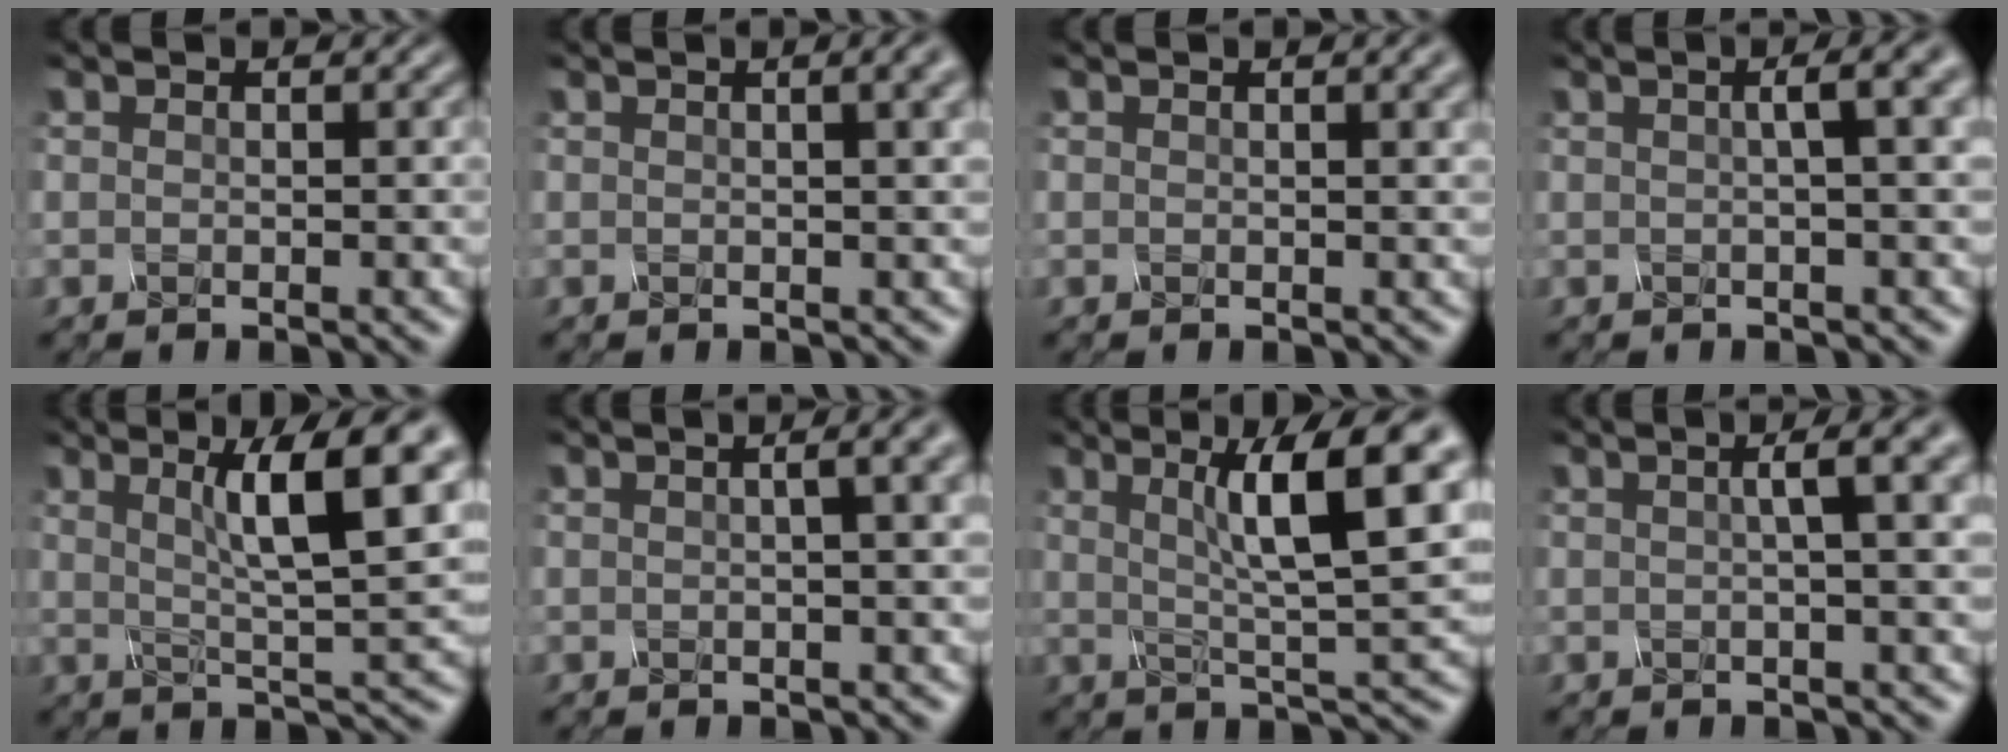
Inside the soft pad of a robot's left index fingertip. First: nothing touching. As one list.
[{"total": 6.6, "force": [3.0, 3.2, 5.0], "torque": [-0.029, 0.045, 0.015]}, {"total": 3.5, "force": [1.8, 1.5, 2.6], "torque": [-0.017, 0.018, 0.013]}, {"total": 6.0, "force": [1.8, 2.5, 5.1], "torque": [-0.036, 0.037, 0.000]}, {"total": 8.5, "force": [2.5, 1.6, 7.9], "torque": [-0.115, 0.006, 0.050]}, {"total": 7.9, "force": [2.9, 4.1, 6.1], "torque": [-0.033, 0.051, 0.012]}, {"total": 9.3, "force": [2.5, 1.7, 8.8], "torque": [-0.130, 0.005, 0.049]}, {"total": 5.5, "force": [1.5, 1.9, 4.9], "torque": [-0.044, 0.027, 0.005]}]